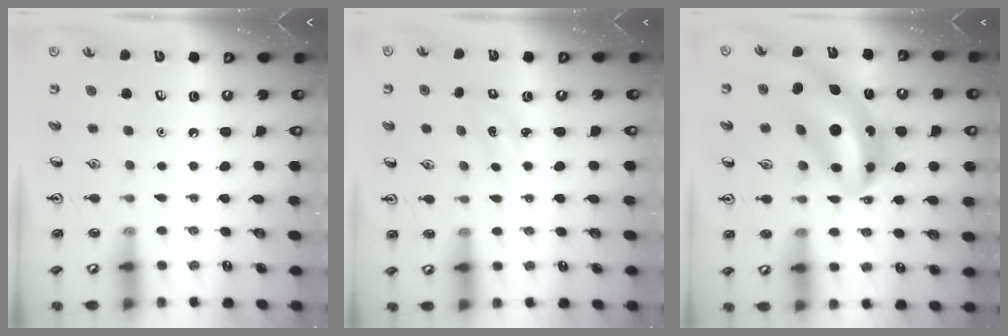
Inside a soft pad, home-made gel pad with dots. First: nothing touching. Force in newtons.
{"total": 1.2, "press": 1.1, "slide": 0.5}
{"total": 13.6, "press": 12.9, "slide": 4.3}